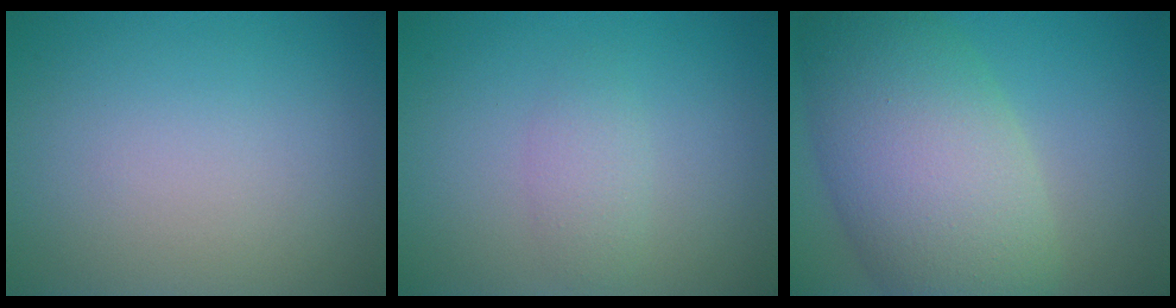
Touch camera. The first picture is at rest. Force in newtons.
{"total": 1.5, "press": 1.5, "slide": 0.0}
{"total": 10.9, "press": 10.9, "slide": 0.7}